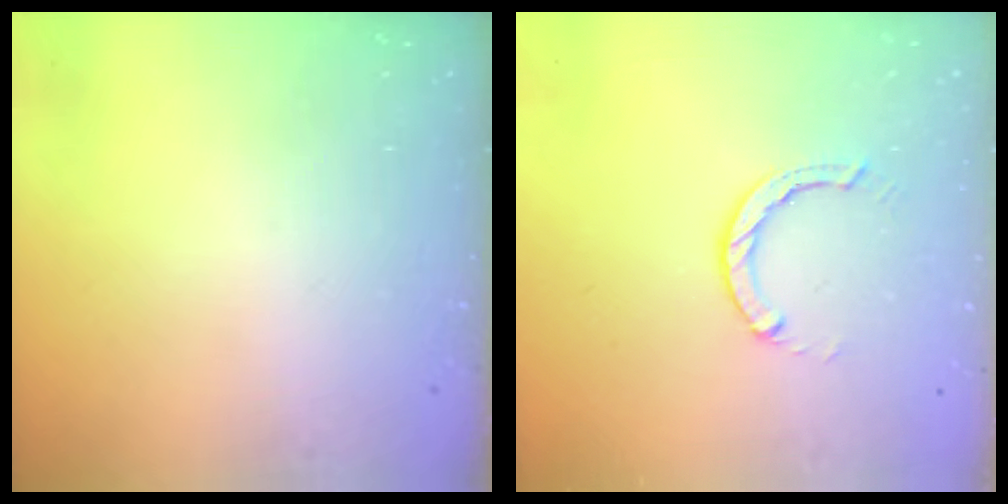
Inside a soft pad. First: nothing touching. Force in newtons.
{"total": 2.9, "press": 2.9, "slide": 0.4}